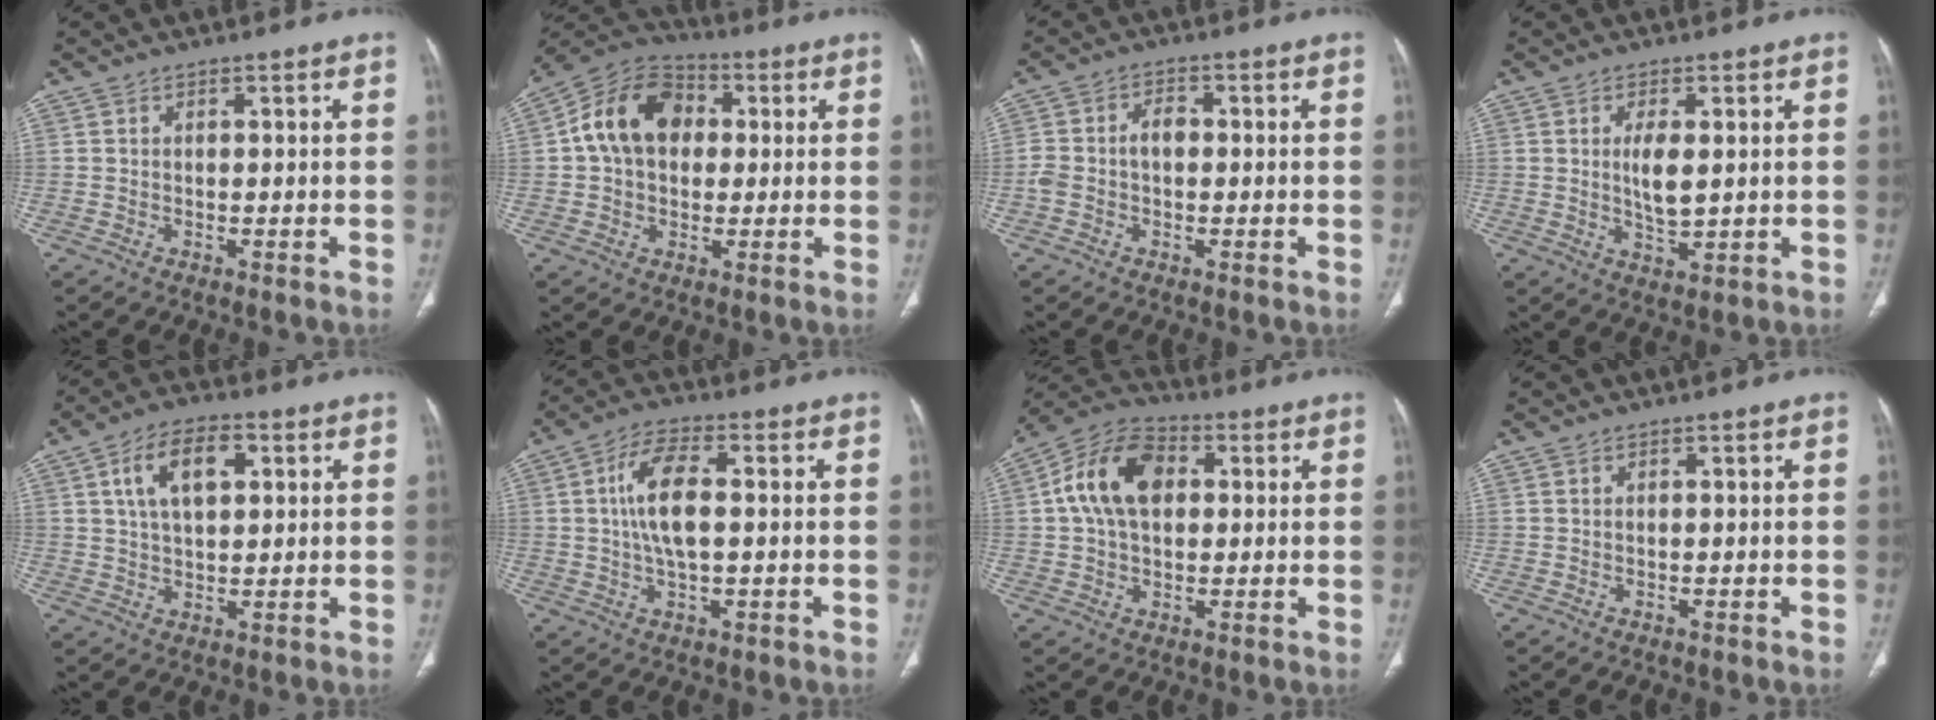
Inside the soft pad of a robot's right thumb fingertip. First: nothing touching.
{"total": 14.0, "force": [2.0, 10.4, 9.1], "torque": [-0.137, 0.026, 0.022]}
{"total": 5.9, "force": [-0.4, 3.8, 4.5], "torque": [-0.094, 0.024, -0.010]}
{"total": 5.4, "force": [0.7, 2.1, 4.9], "torque": [-0.089, -0.012, 0.018]}
{"total": 10.3, "force": [3.3, 5.6, 8.0], "torque": [-0.129, 0.005, 0.056]}
{"total": 9.5, "force": [0.9, 3.9, 8.6], "torque": [-0.172, 0.010, 0.015]}
{"total": 13.5, "force": [2.4, 8.9, 9.8], "torque": [-0.169, 0.023, 0.034]}
{"total": 0.0}